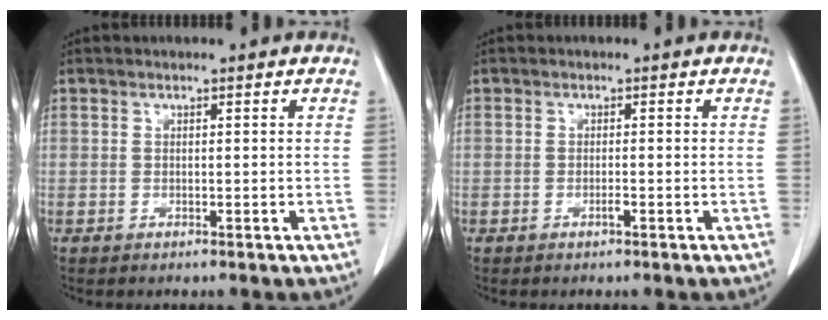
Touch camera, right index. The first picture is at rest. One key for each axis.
{"total": 0.8, "fx": -0.4, "fy": 0.1, "fz": 0.7, "tx": -0.015, "ty": 0.000, "tz": -0.007}